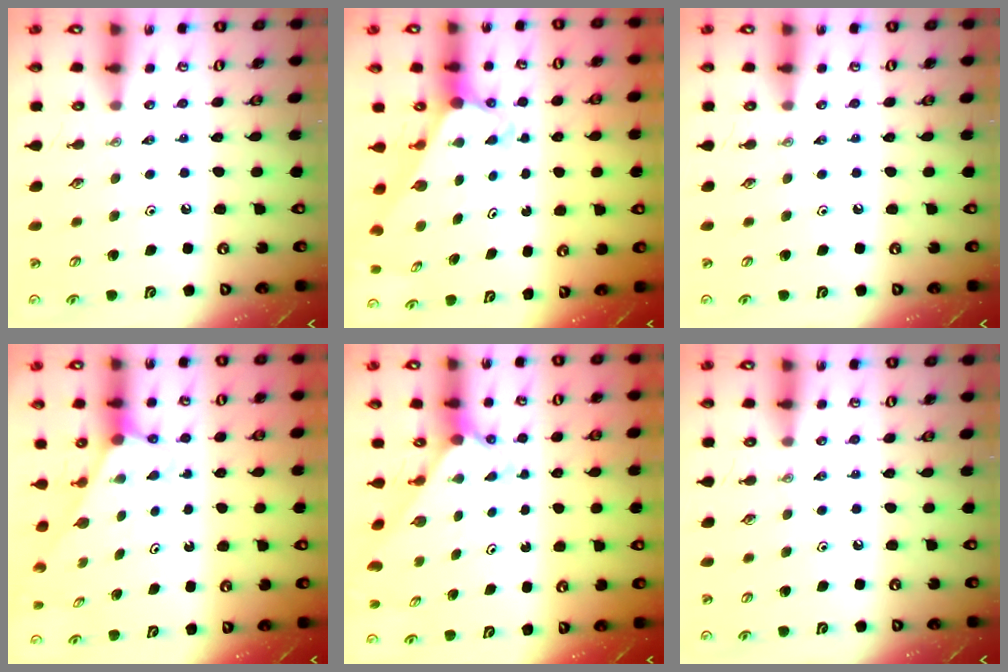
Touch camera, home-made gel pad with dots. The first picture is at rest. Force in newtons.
{"total": 3.4, "press": 3.4, "slide": 0.3}
{"total": 0.0}
{"total": 2.7, "press": 2.7, "slide": 0.2}
{"total": 2.3, "press": 2.3, "slide": 0.2}
{"total": 0.0}